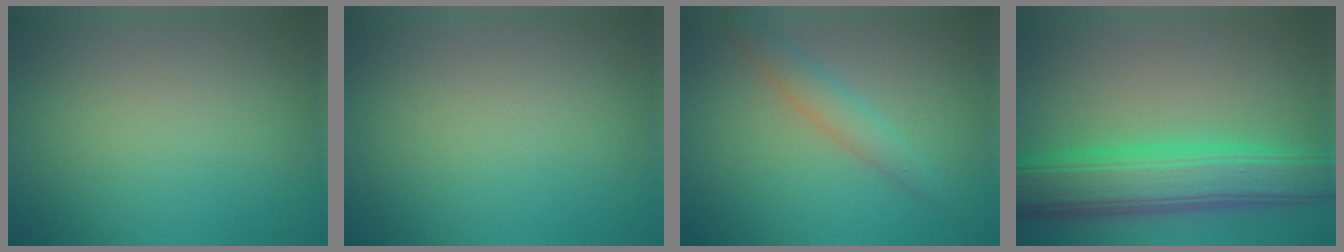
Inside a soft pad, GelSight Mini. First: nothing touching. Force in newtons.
{"total": 0.0}
{"total": 2.2, "press": 2.2, "slide": 0.1}
{"total": 8.1, "press": 8.1, "slide": 0.1}